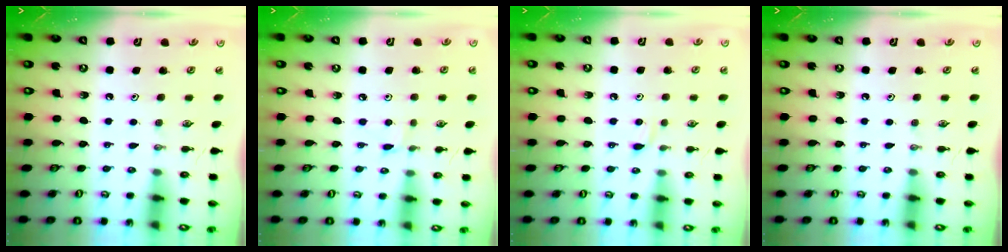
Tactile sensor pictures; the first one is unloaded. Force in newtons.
{"total": 2.6, "press": 2.6, "slide": 0.3}
{"total": 4.4, "press": 4.3, "slide": 0.6}
{"total": 0.0}